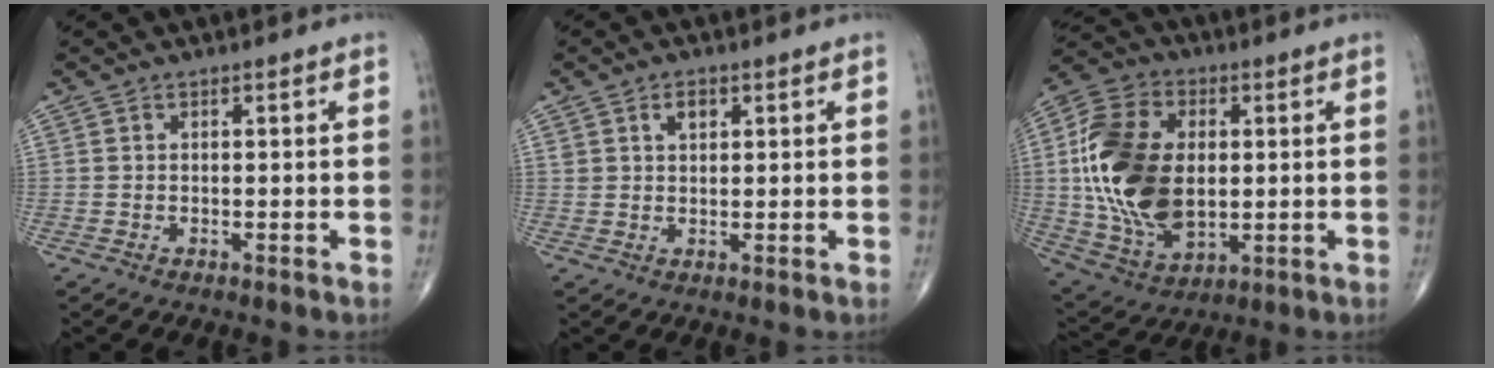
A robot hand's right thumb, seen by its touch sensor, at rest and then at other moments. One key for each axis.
{"total": 3.0, "fx": 1.5, "fy": 1.8, "fz": 1.9, "tx": -0.023, "ty": -0.006, "tz": 0.026}
{"total": 21.4, "fx": 1.4, "fy": 13.5, "fz": 16.5, "tx": -0.321, "ty": -0.007, "tz": 0.033}